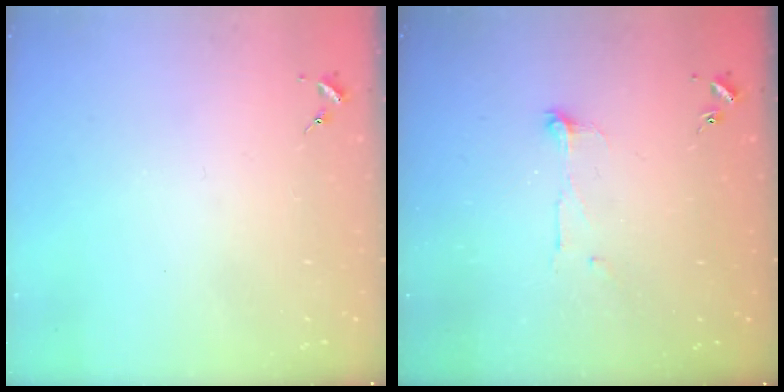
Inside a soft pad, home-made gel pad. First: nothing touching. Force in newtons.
{"total": 5.6, "press": 5.6, "slide": 0.6}